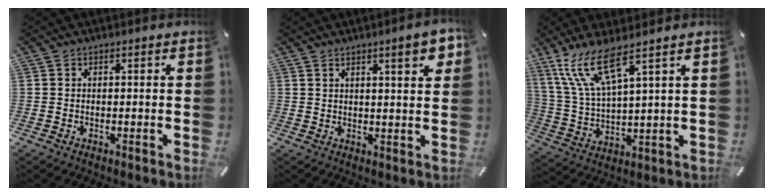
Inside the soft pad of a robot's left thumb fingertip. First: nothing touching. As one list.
[{"total": 6.7, "force": [3.5, 1.2, 5.6], "torque": [-0.080, -0.012, 0.051]}, {"total": 12.6, "force": [7.9, 3.0, 9.3], "torque": [-0.219, -0.030, 0.140]}]